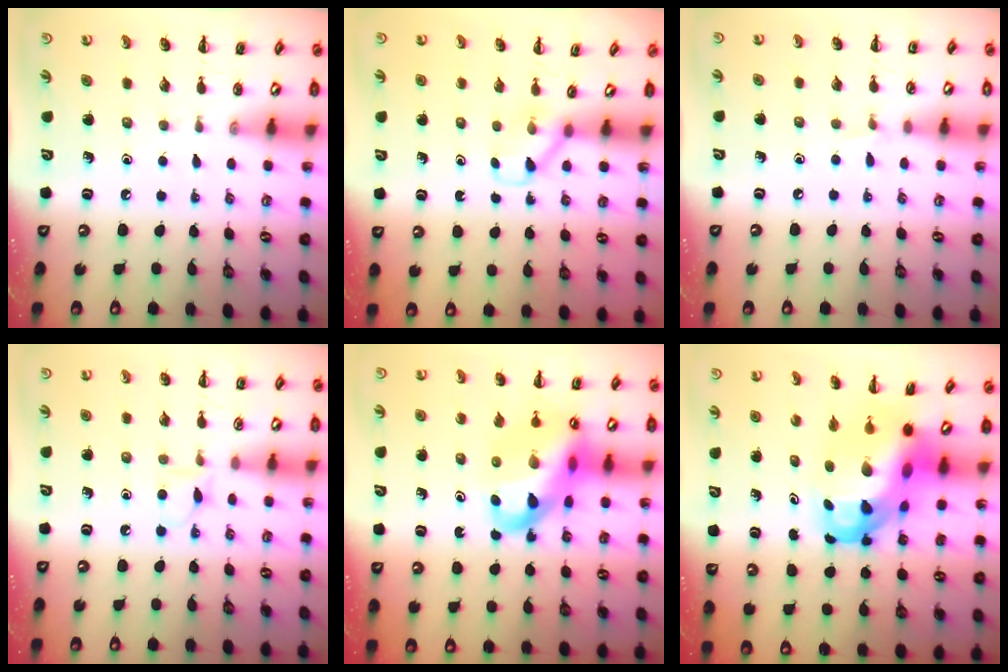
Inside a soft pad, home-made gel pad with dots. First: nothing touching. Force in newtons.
{"total": 2.8, "press": 2.6, "slide": 0.9}
{"total": 3.7, "press": 3.5, "slide": 1.2}
{"total": 4.1, "press": 3.8, "slide": 1.4}
{"total": 17.7, "press": 17.3, "slide": 3.7}
{"total": 8.5, "press": 8.1, "slide": 2.6}